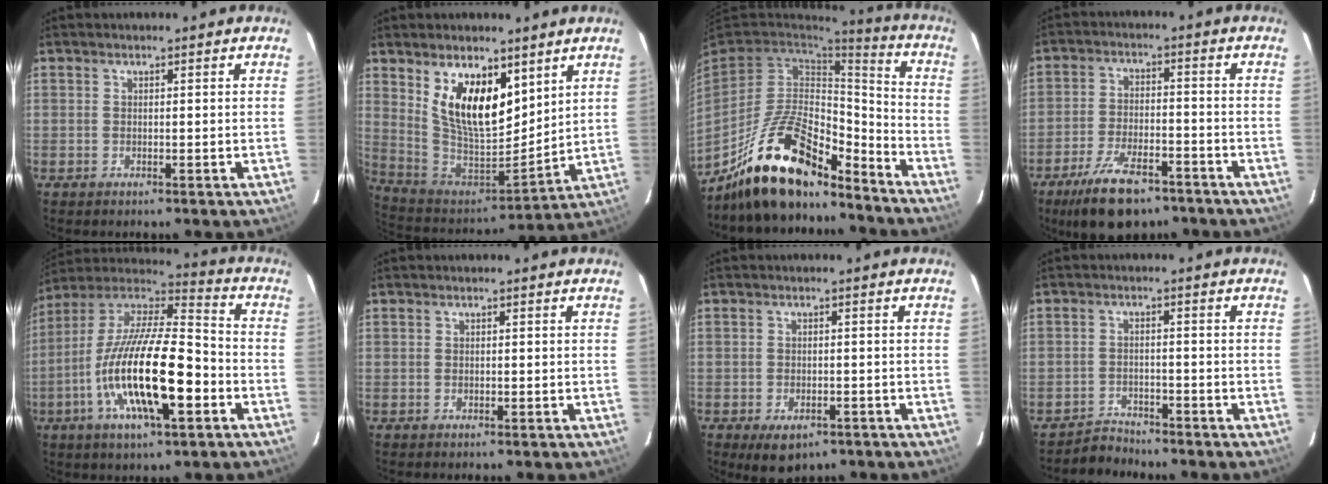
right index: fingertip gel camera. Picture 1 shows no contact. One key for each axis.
{"total": 16.3, "fx": 7.7, "fy": 7.9, "fz": 12.0, "tx": -0.224, "ty": -0.006, "tz": 0.157}
{"total": 19.7, "fx": -15.2, "fy": 6.7, "fz": 10.6, "tx": -0.215, "ty": 0.004, "tz": -0.260}
{"total": 13.3, "fx": -9.3, "fy": 5.6, "fz": 7.7, "tx": -0.168, "ty": -0.012, "tz": -0.153}
{"total": 22.8, "fx": -7.2, "fy": 6.8, "fz": 20.6, "tx": -0.385, "ty": -0.024, "tz": -0.135}
{"total": 0.6, "fx": -0.1, "fy": 0.4, "fz": 0.4, "tx": -0.007, "ty": 0.001, "tz": -0.001}
{"total": 6.2, "fx": -3.7, "fy": 3.5, "fz": 3.6, "tx": -0.067, "ty": -0.014, "tz": -0.048}
{"total": 3.6, "fx": -3.4, "fy": 1.1, "fz": -0.6, "tx": 0.002, "ty": 0.010, "tz": -0.061}